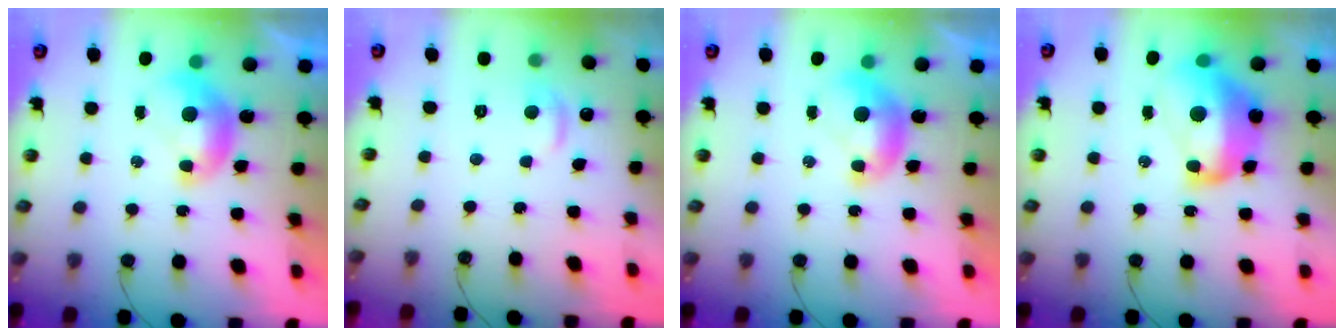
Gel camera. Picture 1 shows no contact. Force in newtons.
{"total": 0.9, "press": 0.8, "slide": 0.5}
{"total": 0.0}
{"total": 10.2, "press": 10.1, "slide": 1.2}